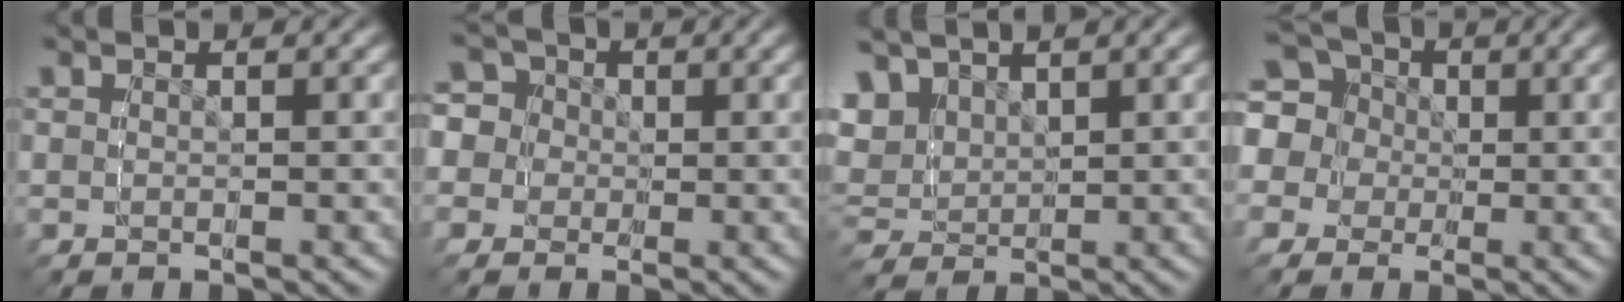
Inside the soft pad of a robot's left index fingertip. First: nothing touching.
{"total": 9.2, "force": [2.3, 8.4, 2.9], "torque": [-0.053, -0.004, 0.029]}
{"total": 5.9, "force": [2.0, 5.2, 1.9], "torque": [-0.063, -0.001, 0.033]}
{"total": 13.1, "force": [3.3, 11.3, 5.8], "torque": [-0.106, -0.002, 0.039]}